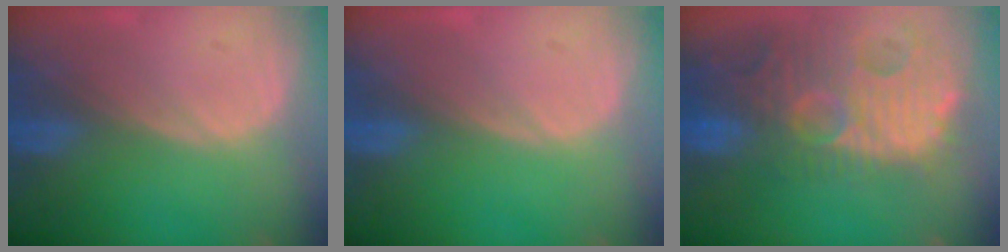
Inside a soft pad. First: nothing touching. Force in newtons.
{"total": 0.0}
{"total": 14.7, "press": 12.6, "slide": 7.5}